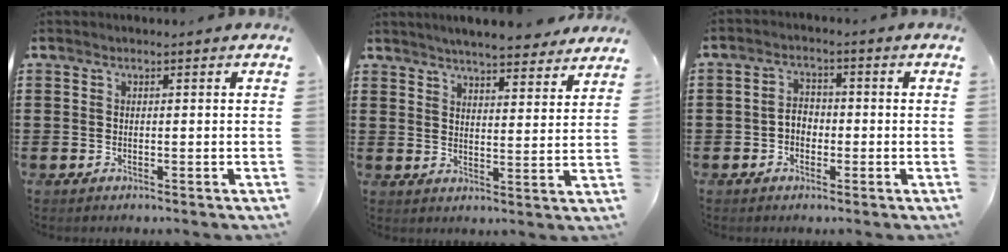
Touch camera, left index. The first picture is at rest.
{"total": 5.2, "force": [5.1, -0.1, 1.1], "torque": [-0.041, -0.024, 0.090]}
{"total": 2.8, "force": [-0.7, 2.0, 1.7], "torque": [-0.036, 0.006, -0.017]}